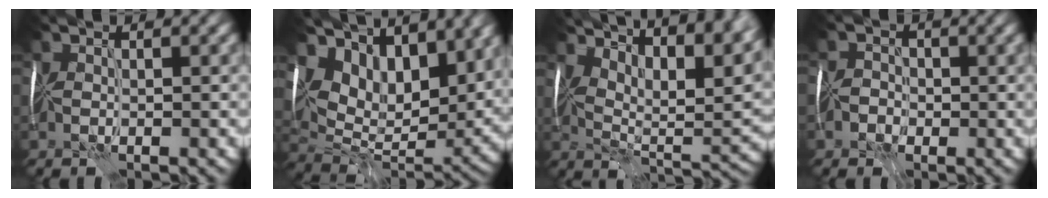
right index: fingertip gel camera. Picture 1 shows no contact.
{"total": 9.6, "force": [6.0, 5.6, 5.1], "torque": [-0.113, 0.003, 0.110]}
{"total": 13.2, "force": [8.8, 4.3, 8.9], "torque": [-0.134, 0.028, 0.115]}
{"total": 1.5, "force": [-1.4, 0.5, -0.2], "torque": [0.026, 0.005, -0.031]}